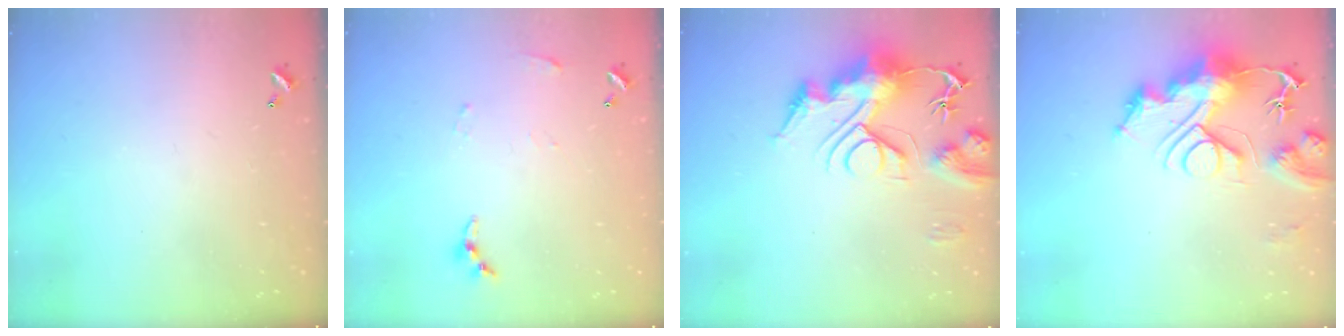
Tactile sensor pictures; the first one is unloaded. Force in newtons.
{"total": 4.5, "press": 4.5, "slide": 0.1}
{"total": 15.0, "press": 14.9, "slide": 1.9}
{"total": 13.2, "press": 13.1, "slide": 1.3}